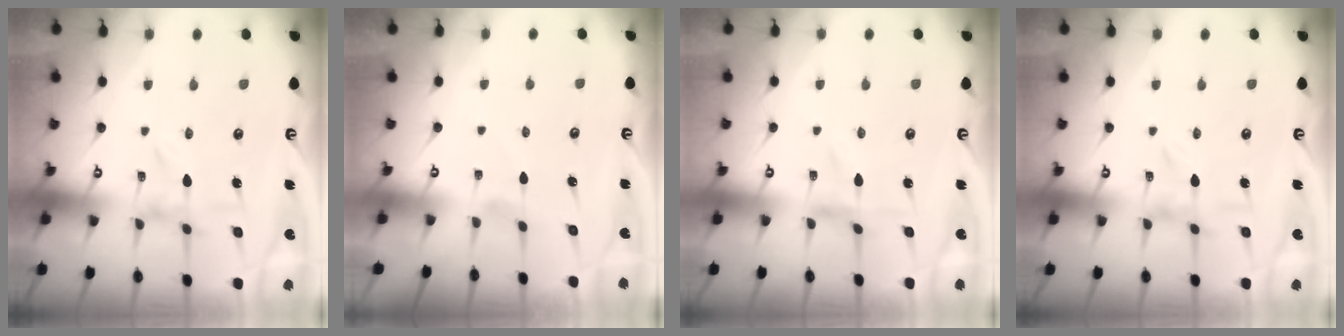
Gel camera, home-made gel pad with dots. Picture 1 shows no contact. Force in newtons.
{"total": 1.1, "press": 1.1, "slide": 0.1}
{"total": 0.0}
{"total": 0.0}